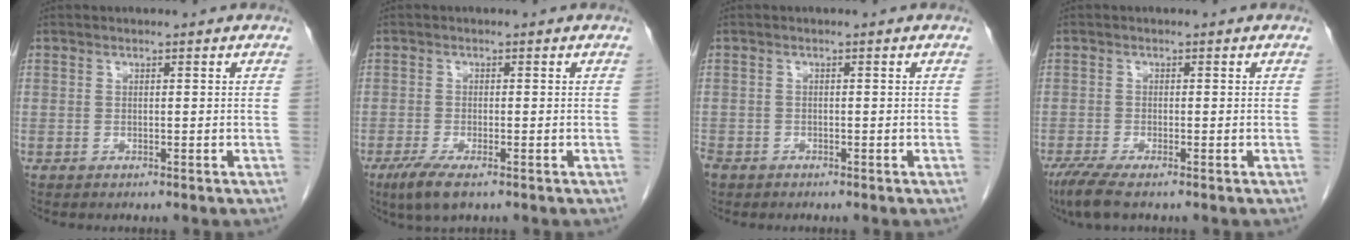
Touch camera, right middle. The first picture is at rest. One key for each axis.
{"total": 4.6, "fx": -2.9, "fy": 1.0, "fz": 3.4, "tx": -0.071, "ty": -0.012, "tz": -0.049}
{"total": 3.5, "fx": -2.5, "fy": 2.2, "fz": 1.1, "tx": -0.030, "ty": -0.004, "tz": -0.045}
{"total": 4.4, "fx": -3.1, "fy": 0.5, "fz": 3.0, "tx": -0.061, "ty": -0.013, "tz": -0.059}